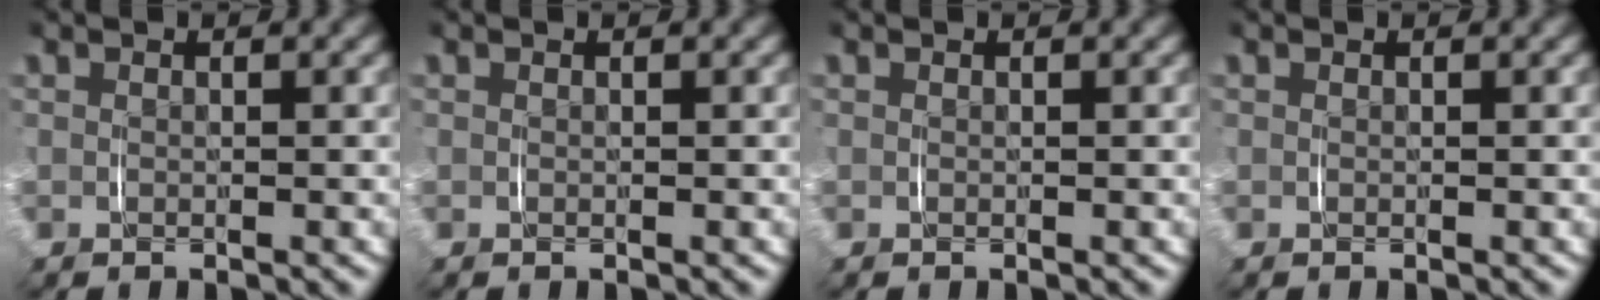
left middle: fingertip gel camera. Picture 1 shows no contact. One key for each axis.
{"total": 0.0}
{"total": 0.0}
{"total": 0.0}